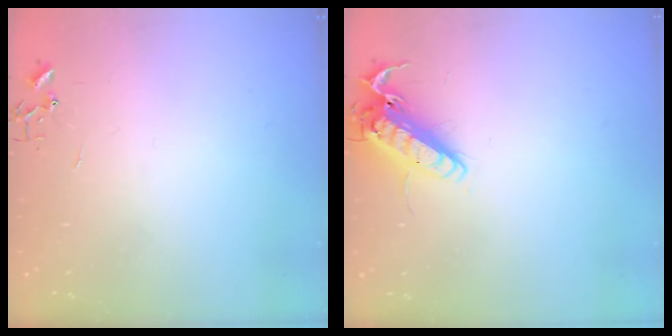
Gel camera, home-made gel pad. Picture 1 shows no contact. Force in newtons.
{"total": 13.8, "press": 13.7, "slide": 2.0}